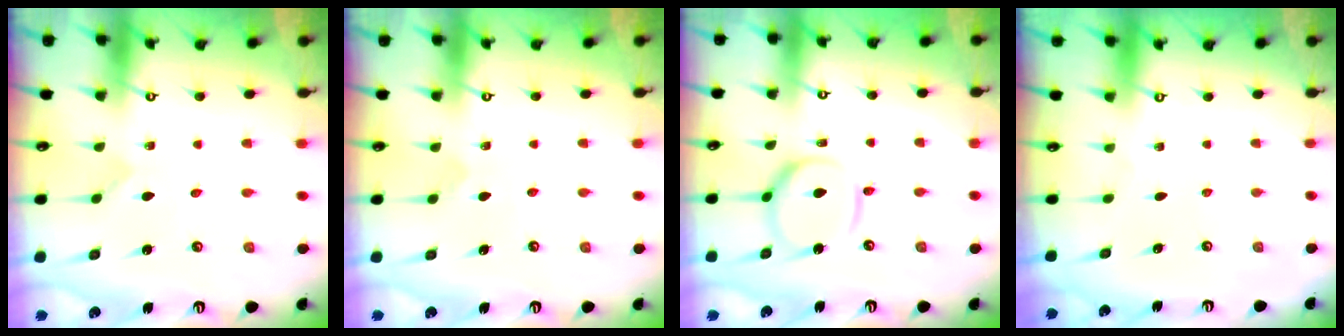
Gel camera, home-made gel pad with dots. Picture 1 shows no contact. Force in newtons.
{"total": 2.9, "press": 2.9, "slide": 0.4}
{"total": 11.6, "press": 11.5, "slide": 1.2}
{"total": 0.0}